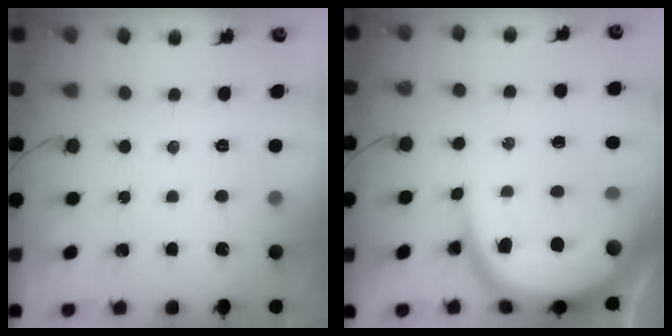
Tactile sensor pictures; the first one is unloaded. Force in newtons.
{"total": 13.7, "press": 13.6, "slide": 1.4}